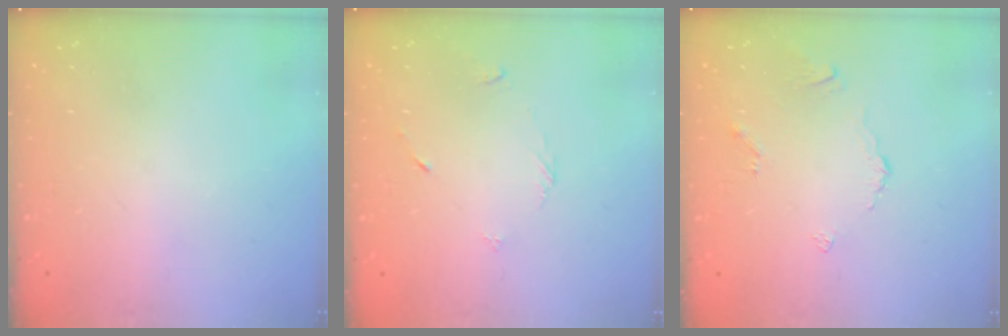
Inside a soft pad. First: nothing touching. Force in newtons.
{"total": 3.5, "press": 3.4, "slide": 0.4}
{"total": 2.4, "press": 2.4, "slide": 0.5}